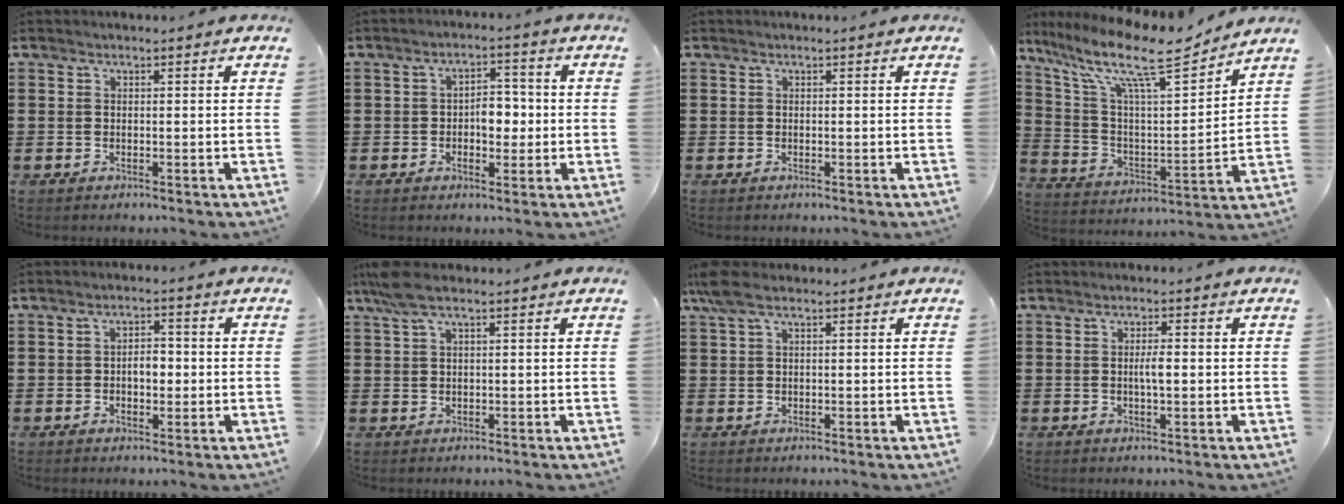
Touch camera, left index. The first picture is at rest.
{"total": 4.6, "force": [-0.4, 2.7, 3.7], "torque": [-0.058, 0.005, -0.015]}
{"total": 0.0}
{"total": 13.9, "force": [10.2, 2.4, 9.1], "torque": [-0.212, -0.052, 0.170]}
{"total": 3.4, "force": [-0.3, 1.8, 2.9], "torque": [-0.049, 0.002, -0.010]}
{"total": 4.2, "force": [2.4, 0.9, 3.3], "torque": [-0.076, 0.001, 0.042]}
{"total": 3.9, "force": [2.1, 1.2, 3.1], "torque": [-0.072, 0.001, 0.036]}
{"total": 2.7, "force": [0.0, 0.6, 2.6], "torque": [-0.049, -0.001, -0.001]}